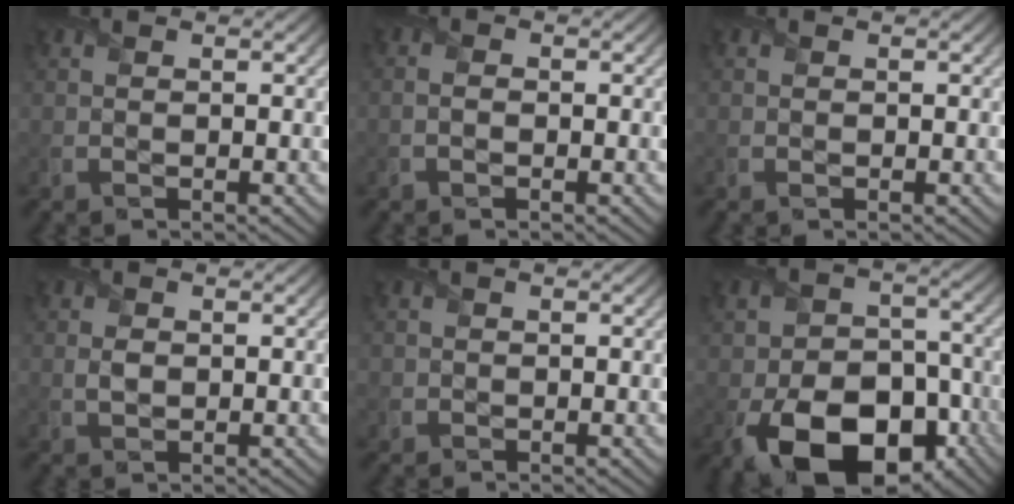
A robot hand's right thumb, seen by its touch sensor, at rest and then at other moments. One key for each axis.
{"total": 1.3, "fx": -0.4, "fy": 0.9, "fz": 0.9, "tx": -0.016, "ty": 0.003, "tz": -0.012}
{"total": 0.0}
{"total": 1.7, "fx": 0.0, "fy": 1.2, "fz": 1.2, "tx": -0.031, "ty": 0.000, "tz": 0.001}
{"total": 1.2, "fx": -0.2, "fy": 1.2, "fz": 0.0, "tx": 0.004, "ty": -0.003, "tz": -0.008}
{"total": 15.2, "fx": -6.9, "fy": 9.4, "fz": 9.7, "tx": -0.169, "ty": -0.044, "tz": -0.107}